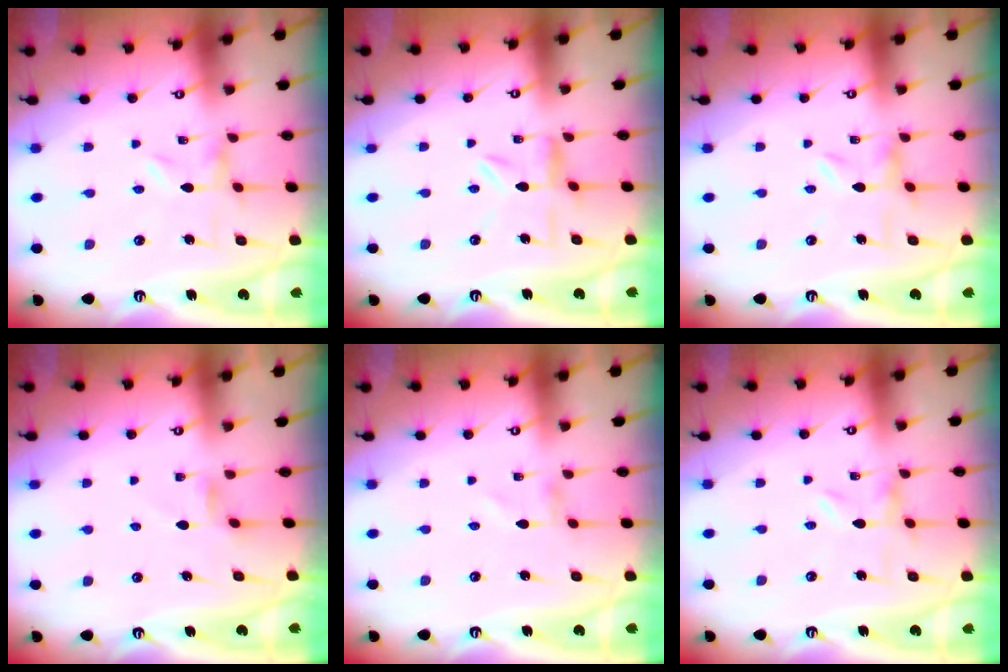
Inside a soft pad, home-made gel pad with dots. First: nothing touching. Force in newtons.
{"total": 4.8, "press": 4.8, "slide": 0.2}
{"total": 1.6, "press": 1.6, "slide": 0.3}
{"total": 2.7, "press": 2.7, "slide": 0.5}
{"total": 1.1, "press": 1.1, "slide": 0.1}
{"total": 0.0}